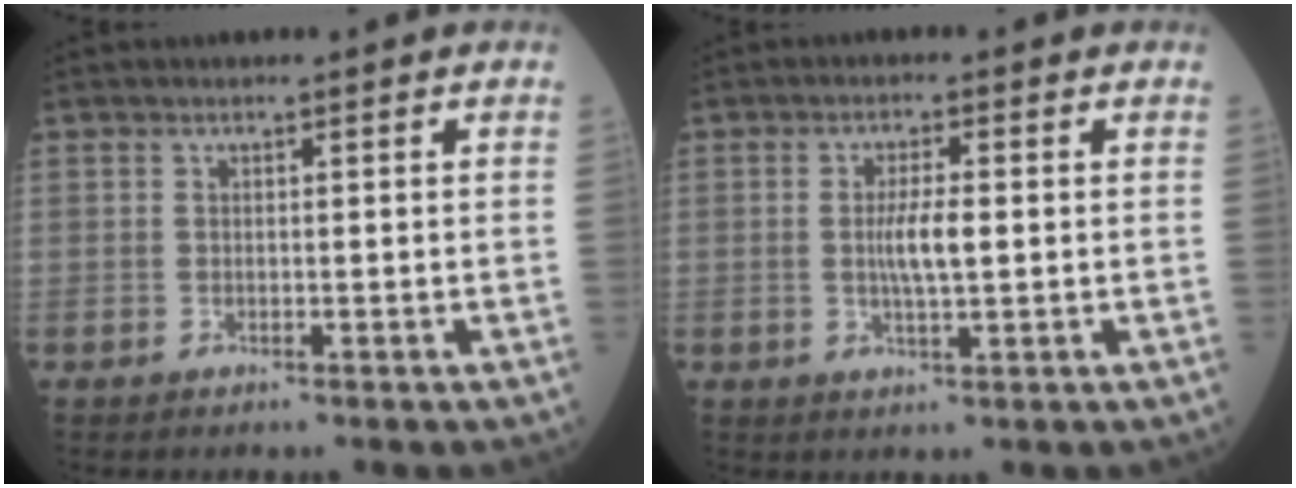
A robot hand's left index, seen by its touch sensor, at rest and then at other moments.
{"total": 4.2, "force": [0.0, 0.9, 4.1], "torque": [-0.082, -0.003, 0.001]}